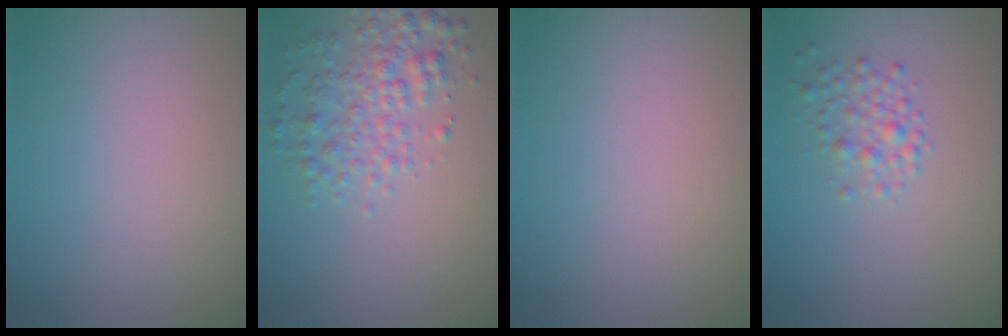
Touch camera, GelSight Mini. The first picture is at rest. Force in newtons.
{"total": 3.7, "press": 3.7, "slide": 0.1}
{"total": 0.0}
{"total": 1.9, "press": 1.9, "slide": 0.1}